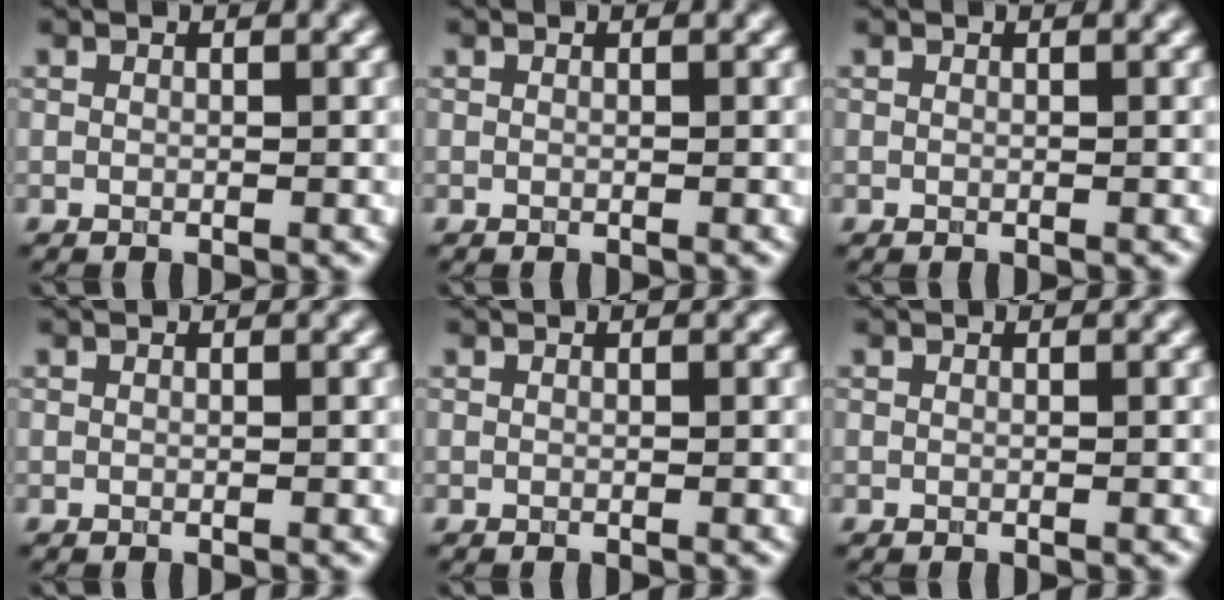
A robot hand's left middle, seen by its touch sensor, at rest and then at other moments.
{"total": 0.0}
{"total": 0.0}
{"total": 0.0}
{"total": 0.0}
{"total": 0.0}